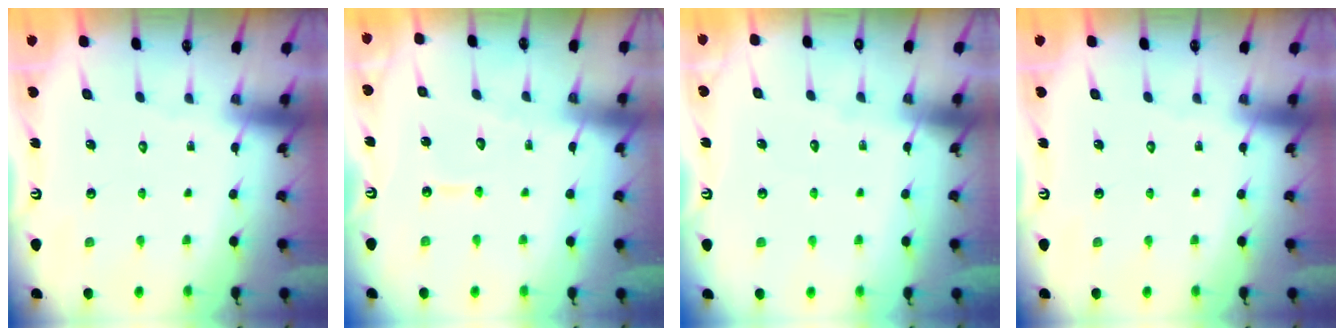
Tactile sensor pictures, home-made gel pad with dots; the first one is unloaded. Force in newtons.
{"total": 4.6, "press": 4.6, "slide": 0.3}
{"total": 4.8, "press": 4.8, "slide": 0.6}
{"total": 0.0}